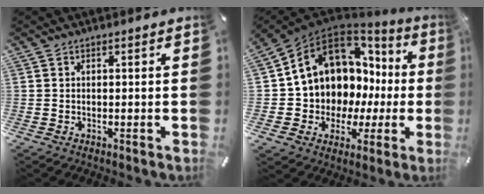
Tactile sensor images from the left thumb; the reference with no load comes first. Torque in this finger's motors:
{"motor_torque": [1.67, 1.60, 2.76, 0.01, 0.32]}